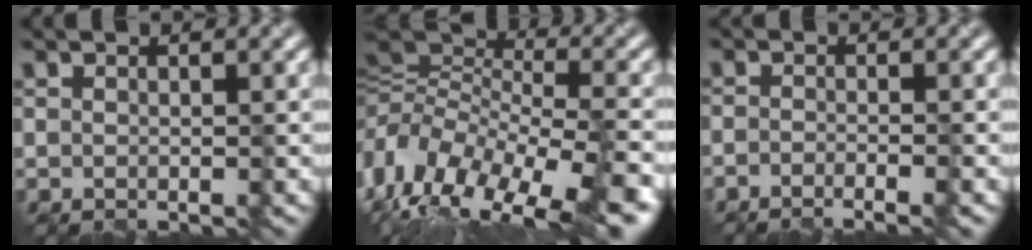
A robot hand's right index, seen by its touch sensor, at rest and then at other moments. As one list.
[{"total": 12.9, "force": [-7.6, 5.4, 8.8], "torque": [-0.180, 0.005, -0.132]}, {"total": 3.1, "force": [-2.1, 1.0, 2.0], "torque": [-0.010, -0.003, -0.033]}]